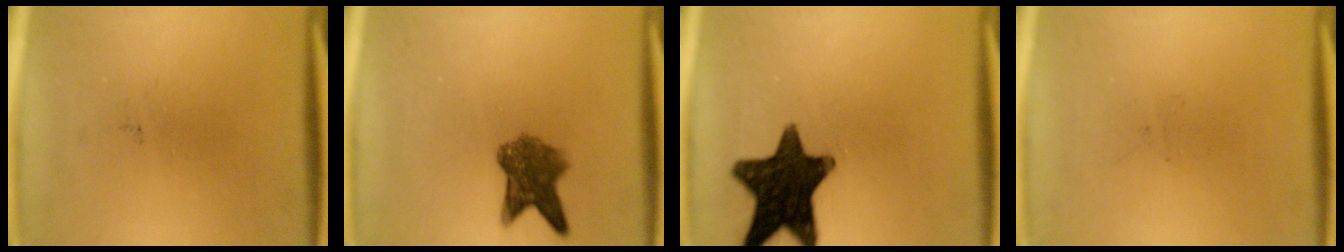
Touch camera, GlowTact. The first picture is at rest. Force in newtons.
{"total": 6.3}
{"total": 15.8}
{"total": 0.0}